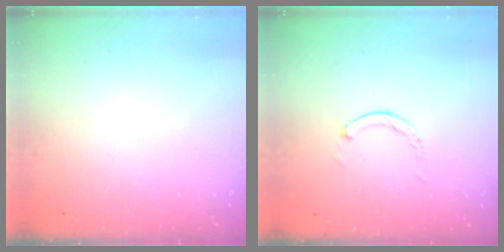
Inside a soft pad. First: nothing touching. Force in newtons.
{"total": 0.7, "press": 0.6, "slide": 0.2}